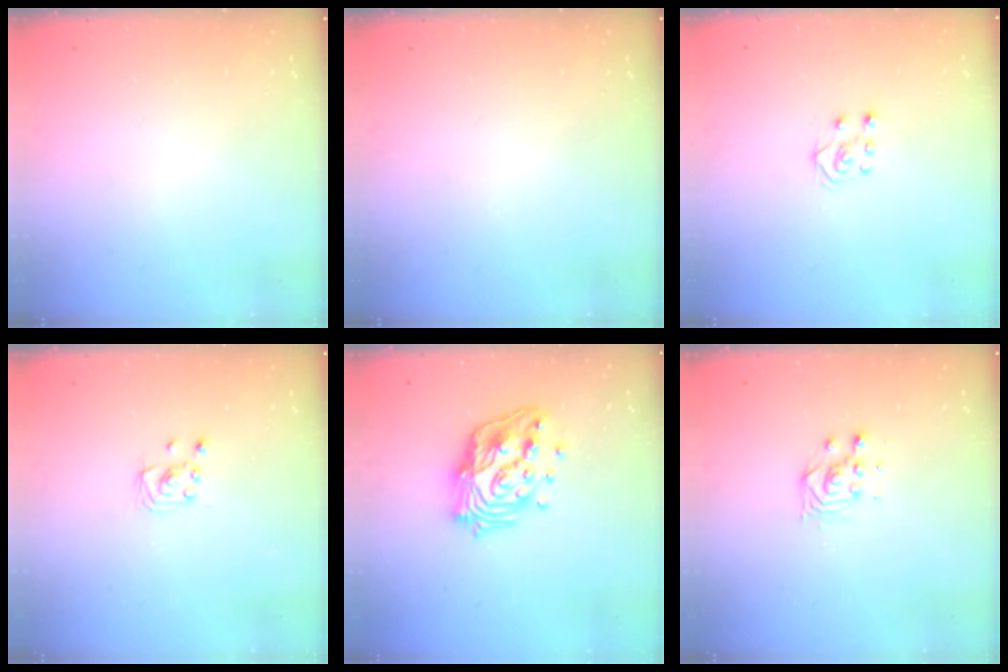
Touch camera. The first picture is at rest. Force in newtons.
{"total": 0.0}
{"total": 5.2, "press": 5.2, "slide": 0.4}
{"total": 2.3, "press": 2.2, "slide": 0.3}
{"total": 16.7, "press": 16.7, "slide": 1.4}
{"total": 3.4, "press": 3.4, "slide": 0.1}